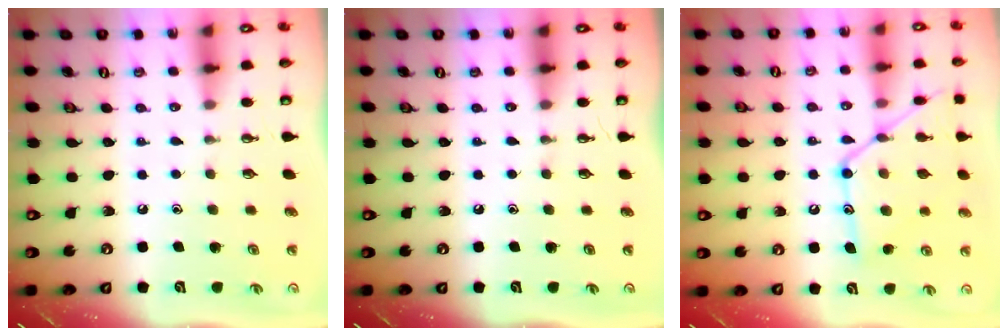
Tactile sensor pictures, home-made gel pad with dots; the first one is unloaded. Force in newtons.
{"total": 0.0}
{"total": 17.1, "press": 17.1, "slide": 1.2}